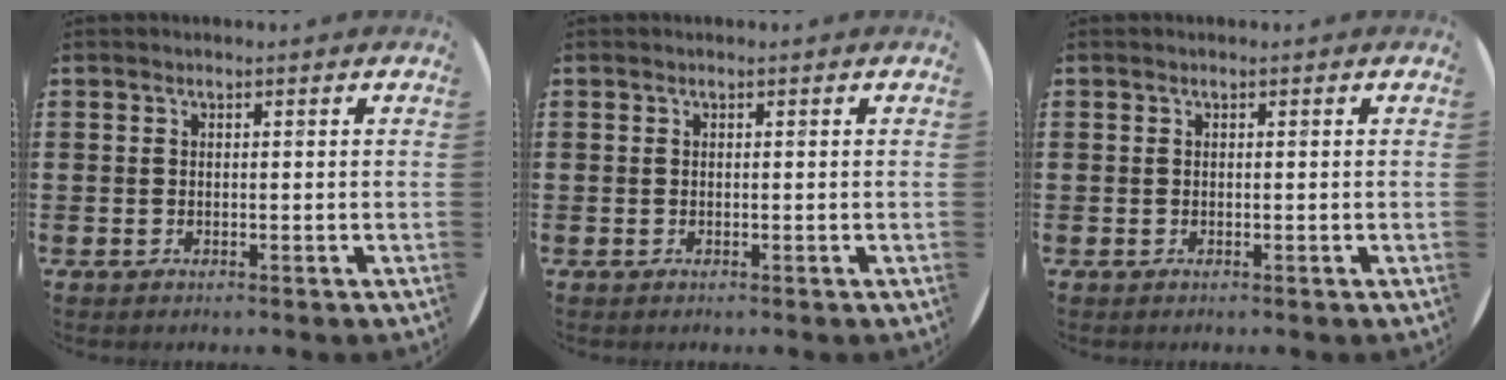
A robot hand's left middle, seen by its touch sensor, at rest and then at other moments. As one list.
[{"total": 0.0}, {"total": 0.0}]